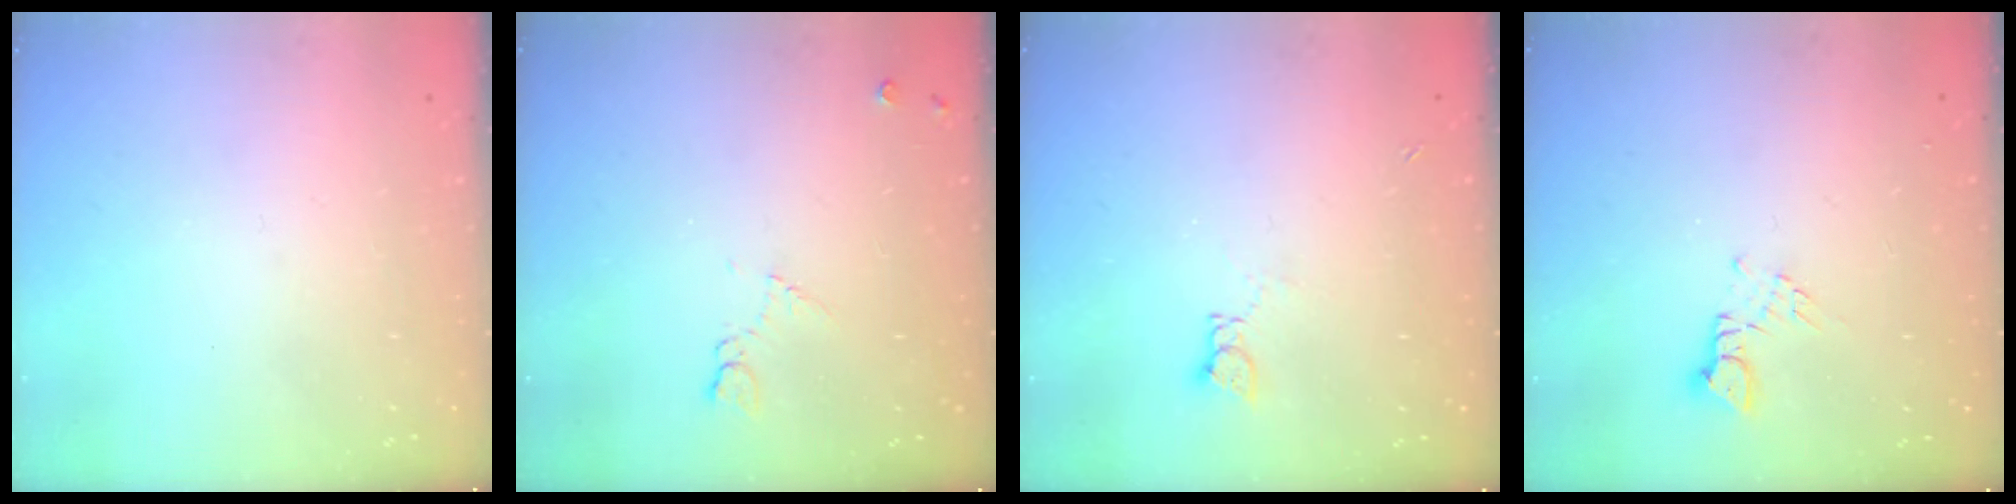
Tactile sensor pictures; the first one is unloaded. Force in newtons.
{"total": 6.1, "press": 6.0, "slide": 0.9}
{"total": 1.8, "press": 1.7, "slide": 0.3}
{"total": 2.5, "press": 2.5, "slide": 0.3}